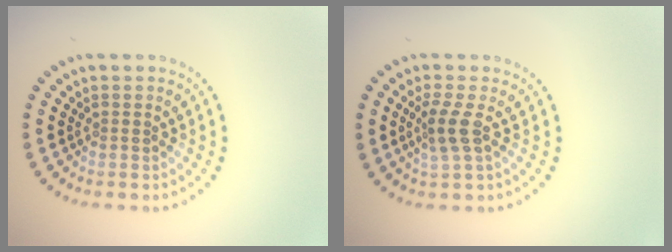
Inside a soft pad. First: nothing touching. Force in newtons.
{"total": 2.3, "press": 2.0, "slide": 1.1}